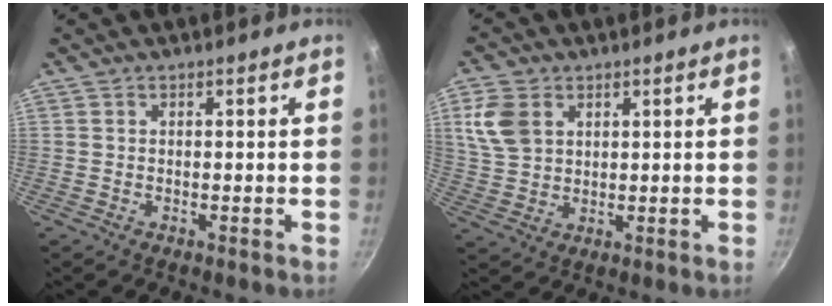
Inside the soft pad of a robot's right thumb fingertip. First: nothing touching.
{"total": 8.4, "force": [3.0, 6.1, 4.9], "torque": [-0.088, -0.002, 0.066]}